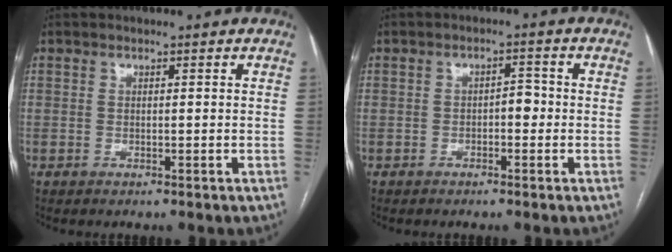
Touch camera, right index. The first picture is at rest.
{"total": 2.6, "force": [-0.7, 1.3, 2.2], "torque": [-0.025, 0.012, -0.013]}